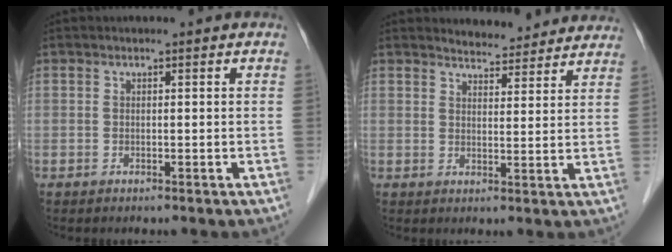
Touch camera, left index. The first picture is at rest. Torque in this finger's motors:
{"motor_torque": [0.04, -0.04, -0.01, 0.01]}